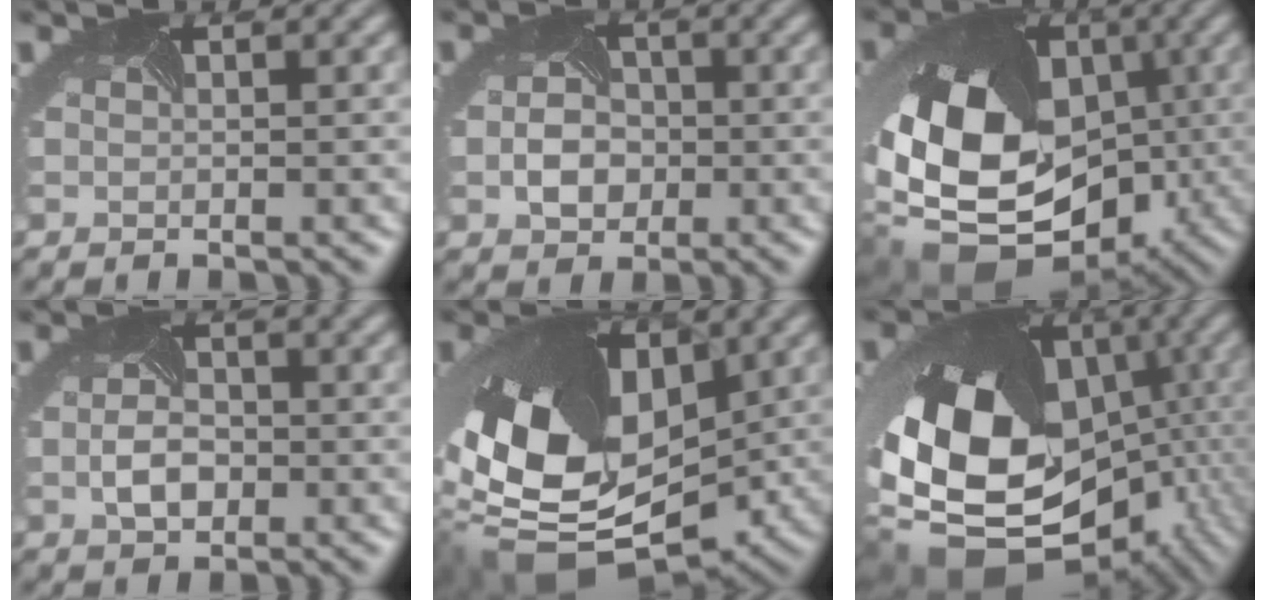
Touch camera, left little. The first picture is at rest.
{"total": 2.6, "force": [-0.6, 2.3, 1.1], "torque": [-0.030, -0.001, -0.016]}
{"total": 16.1, "force": [-2.5, 11.5, 10.9], "torque": [-0.218, -0.022, -0.029]}
{"total": 2.3, "force": [-0.5, 1.7, 1.4], "torque": [-0.045, -0.002, -0.011]}
{"total": 15.4, "force": [-2.1, 10.4, 11.2], "torque": [-0.249, -0.037, -0.023]}
{"total": 19.4, "force": [-4.1, 14.4, 12.5], "torque": [-0.252, -0.048, -0.039]}